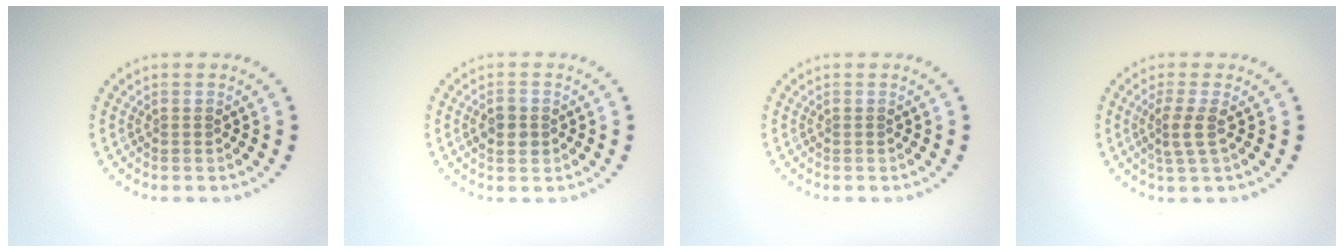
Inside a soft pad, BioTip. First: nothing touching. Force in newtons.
{"total": 2.4, "press": 2.4, "slide": 0.2}
{"total": 0.0}
{"total": 2.2, "press": 1.6, "slide": 1.5}